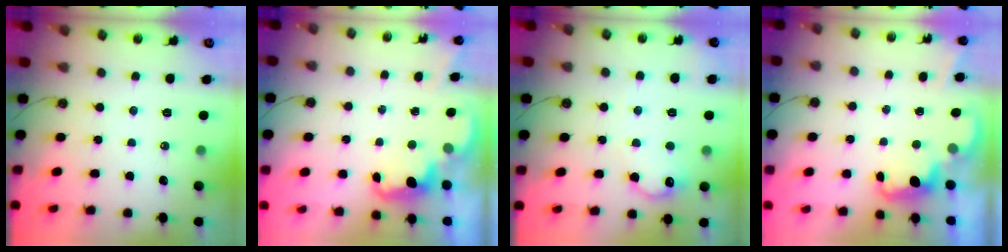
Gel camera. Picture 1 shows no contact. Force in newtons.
{"total": 2.5, "press": 2.4, "slide": 0.7}
{"total": 12.4, "press": 12.4, "slide": 0.6}
{"total": 2.3, "press": 2.2, "slide": 0.5}